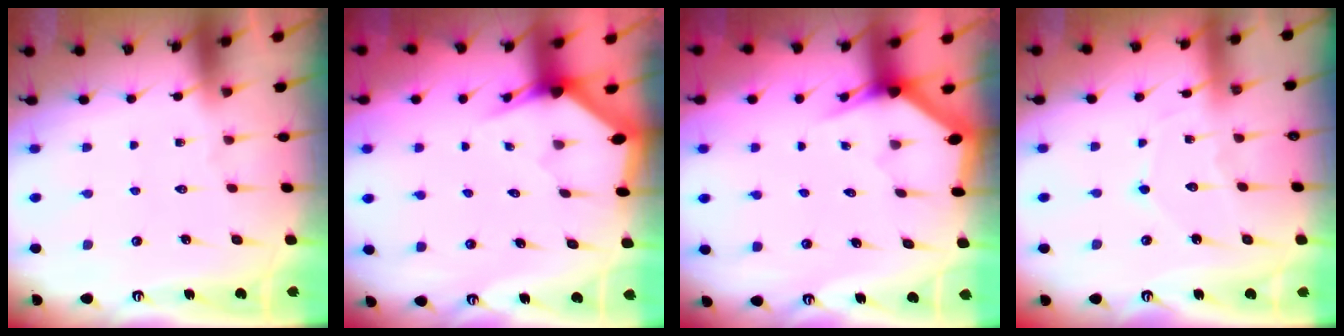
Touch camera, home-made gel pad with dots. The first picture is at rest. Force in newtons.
{"total": 2.9, "press": 2.9, "slide": 0.2}
{"total": 3.0, "press": 3.0, "slide": 0.0}
{"total": 5.2, "press": 5.2, "slide": 0.5}